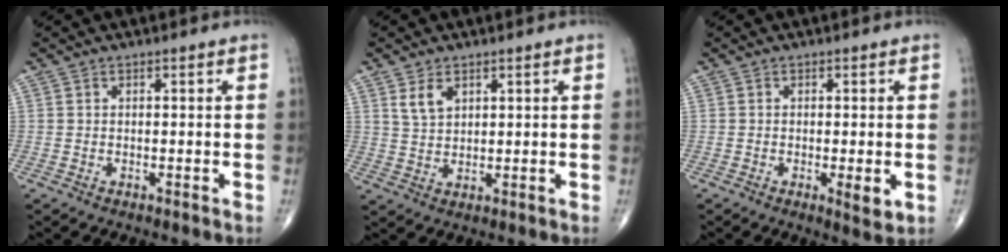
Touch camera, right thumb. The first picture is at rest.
{"total": 4.1, "force": [2.2, 2.4, 2.5], "torque": [-0.039, -0.013, 0.047]}
{"total": 3.2, "force": [-0.7, 0.9, 3.0], "torque": [-0.049, -0.010, -0.013]}